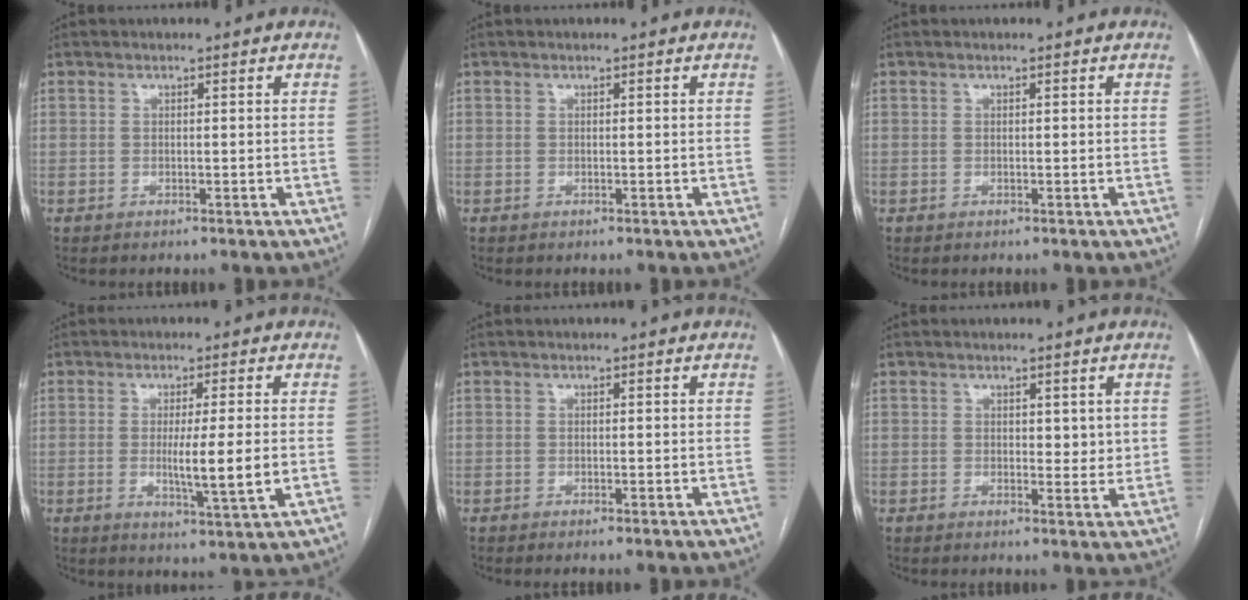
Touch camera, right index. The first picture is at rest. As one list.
[{"total": 0.0}, {"total": 0.0}, {"total": 7.3, "force": [-0.8, -0.3, 7.2], "torque": [-0.121, -0.021, -0.013]}, {"total": 0.7, "force": [-0.5, -0.1, 0.5], "torque": [-0.012, -0.001, -0.007]}, {"total": 2.6, "force": [1.0, 1.5, 1.8], "torque": [-0.017, -0.007, 0.013]}]